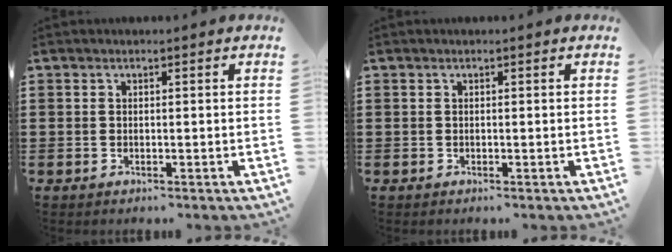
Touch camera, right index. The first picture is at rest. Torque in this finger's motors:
{"motor_torque": [0.00, 0.00, 0.00, 0.00]}